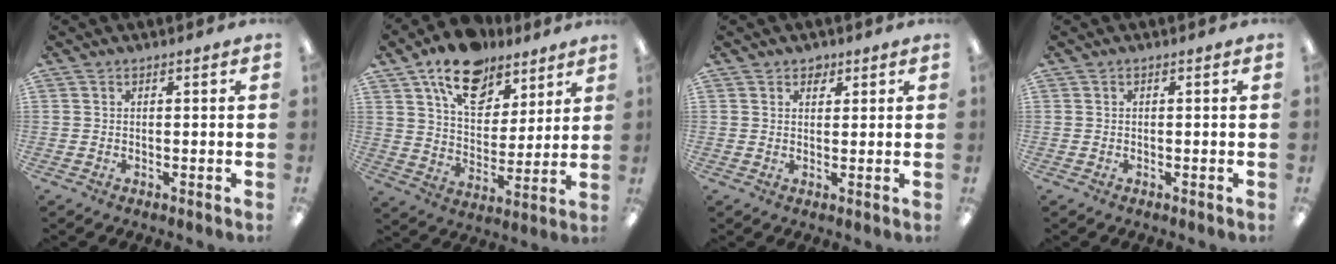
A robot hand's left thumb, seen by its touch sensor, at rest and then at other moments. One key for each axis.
{"total": 15.9, "fx": 11.1, "fy": 8.8, "fz": 7.4, "tx": -0.118, "ty": -0.056, "tz": 0.200}
{"total": 2.1, "fx": 1.5, "fy": 1.3, "fz": 0.4, "tx": 0.006, "ty": -0.007, "tz": 0.025}
{"total": 0.0}